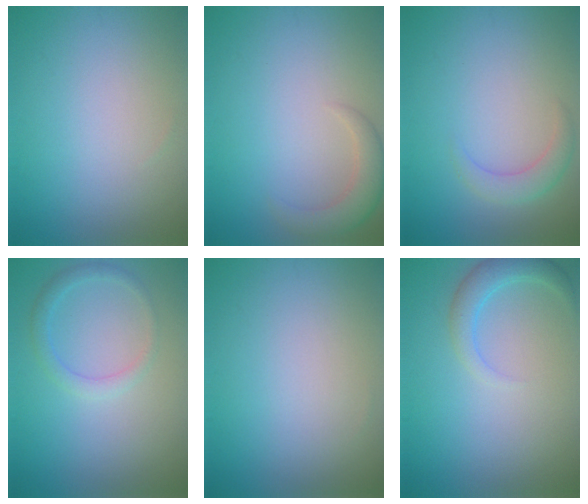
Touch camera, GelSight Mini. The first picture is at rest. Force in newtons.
{"total": 2.9, "press": 2.9, "slide": 0.3}
{"total": 2.2, "press": 2.2, "slide": 0.1}
{"total": 1.8, "press": 1.8, "slide": 0.1}
{"total": 0.0}
{"total": 2.4, "press": 2.4, "slide": 0.2}